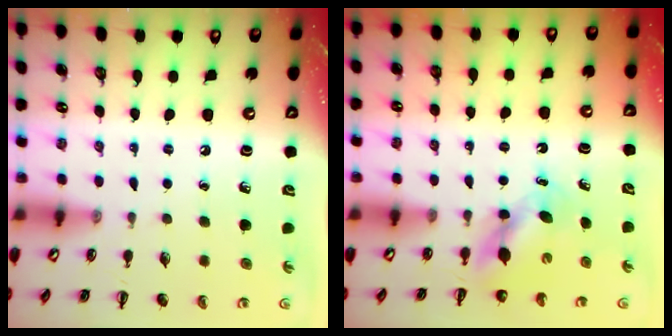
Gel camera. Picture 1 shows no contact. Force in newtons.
{"total": 5.0, "press": 5.0, "slide": 0.3}